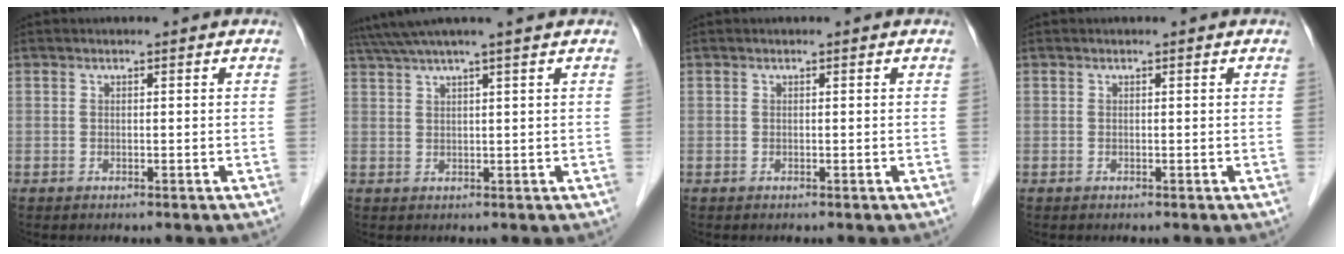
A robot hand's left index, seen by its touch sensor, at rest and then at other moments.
{"total": 6.8, "force": [5.6, -1.8, 3.4], "torque": [-0.054, 0.027, 0.088]}
{"total": 0.0}
{"total": 0.0}